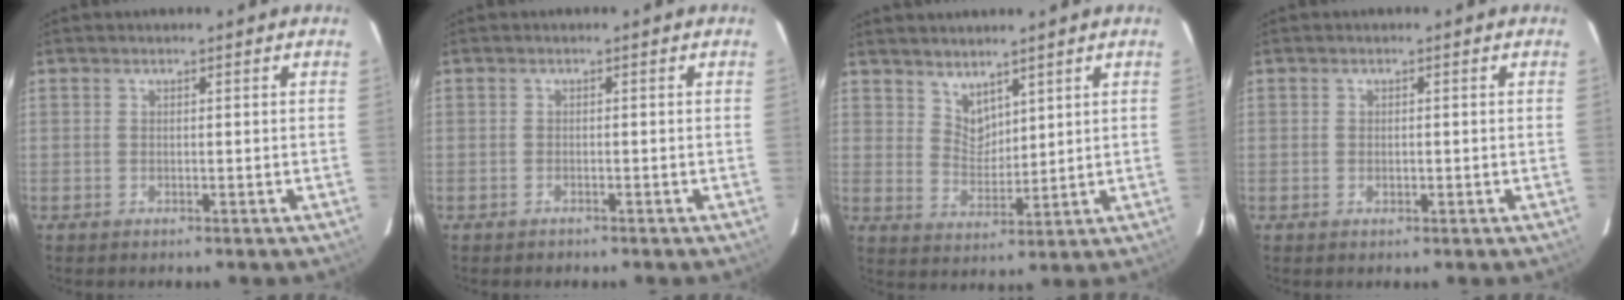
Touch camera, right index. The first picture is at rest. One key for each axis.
{"total": 0.9, "fx": -0.7, "fy": 0.4, "fz": 0.0, "tx": -0.004, "ty": 0.003, "tz": -0.012}
{"total": 5.1, "fx": 4.2, "fy": 2.5, "fz": 1.4, "tx": -0.016, "ty": -0.002, "tz": 0.082}
{"total": 1.0, "fx": -0.1, "fy": 0.8, "fz": 0.5, "tx": -0.007, "ty": 0.001, "tz": -0.001}